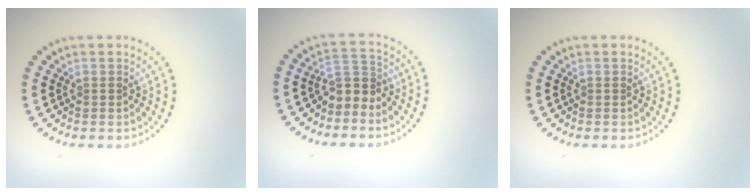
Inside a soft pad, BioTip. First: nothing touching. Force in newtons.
{"total": 2.4, "press": 1.7, "slide": 1.7}
{"total": 0.0}